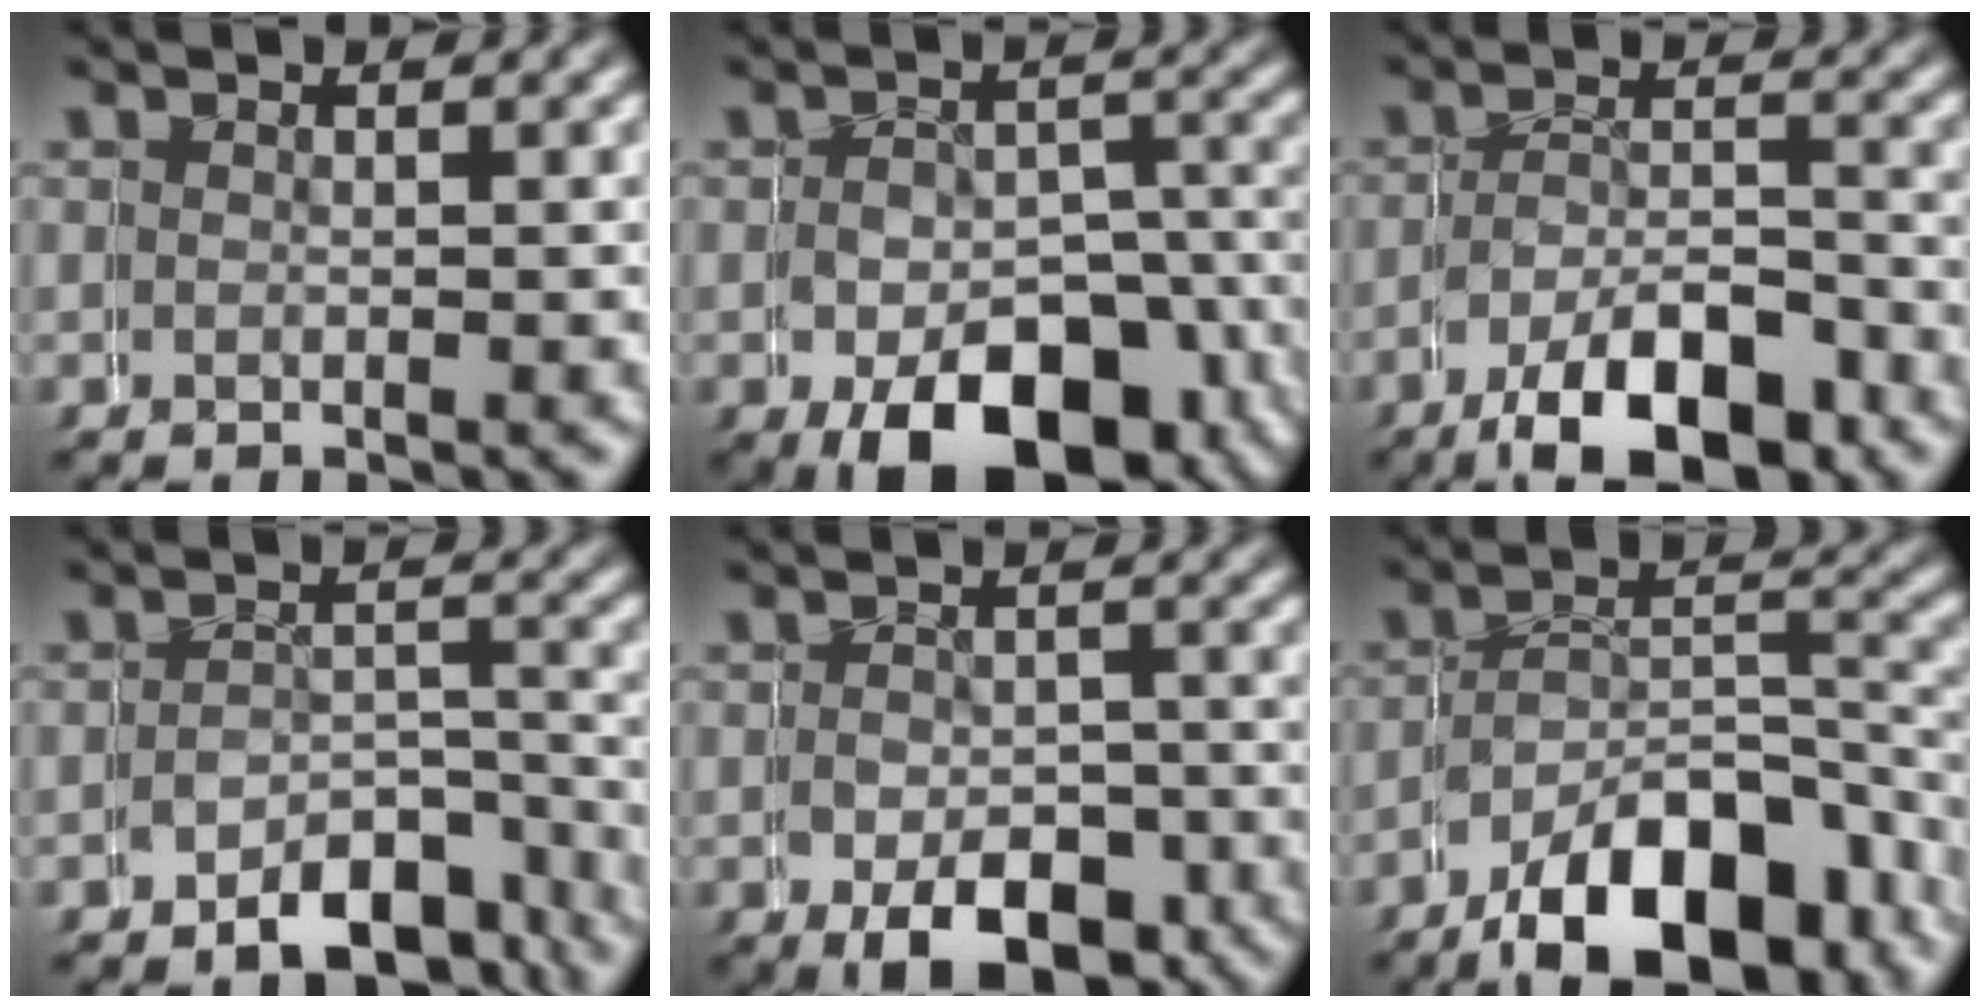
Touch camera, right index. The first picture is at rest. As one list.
[{"total": 10.0, "force": [-4.9, 6.4, 6.0], "torque": [-0.093, -0.038, -0.061]}, {"total": 7.5, "force": [-5.3, 3.5, 4.0], "torque": [-0.056, -0.026, -0.074]}, {"total": 5.8, "force": [-5.3, 2.3, 0.9], "torque": [-0.001, -0.010, -0.079]}, {"total": 6.8, "force": [-4.3, 3.9, 3.5], "torque": [-0.051, -0.022, -0.061]}, {"total": 10.2, "force": [-6.6, 4.8, 6.1], "torque": [-0.070, -0.023, -0.091]}]